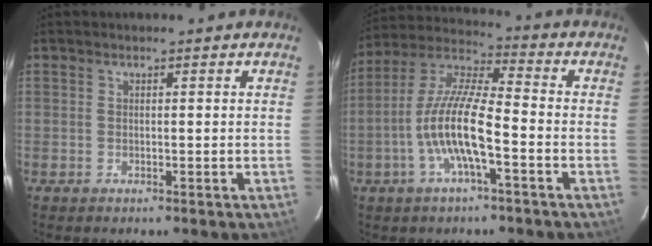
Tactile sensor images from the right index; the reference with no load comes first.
{"total": 12.4, "force": [-4.2, 2.4, 11.4], "torque": [-0.231, 0.002, -0.081]}